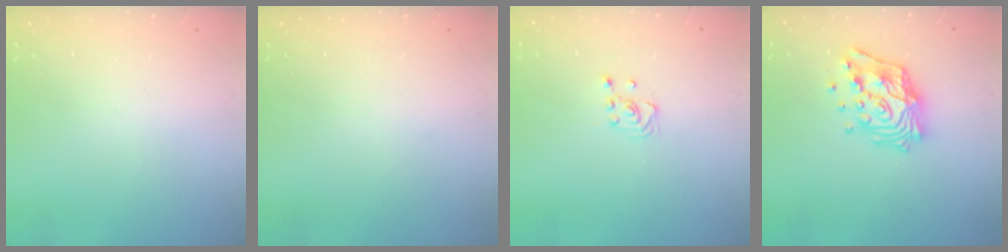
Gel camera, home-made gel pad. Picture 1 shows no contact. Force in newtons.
{"total": 0.0}
{"total": 3.0, "press": 2.6, "slide": 1.5}
{"total": 16.3, "press": 16.3, "slide": 1.3}